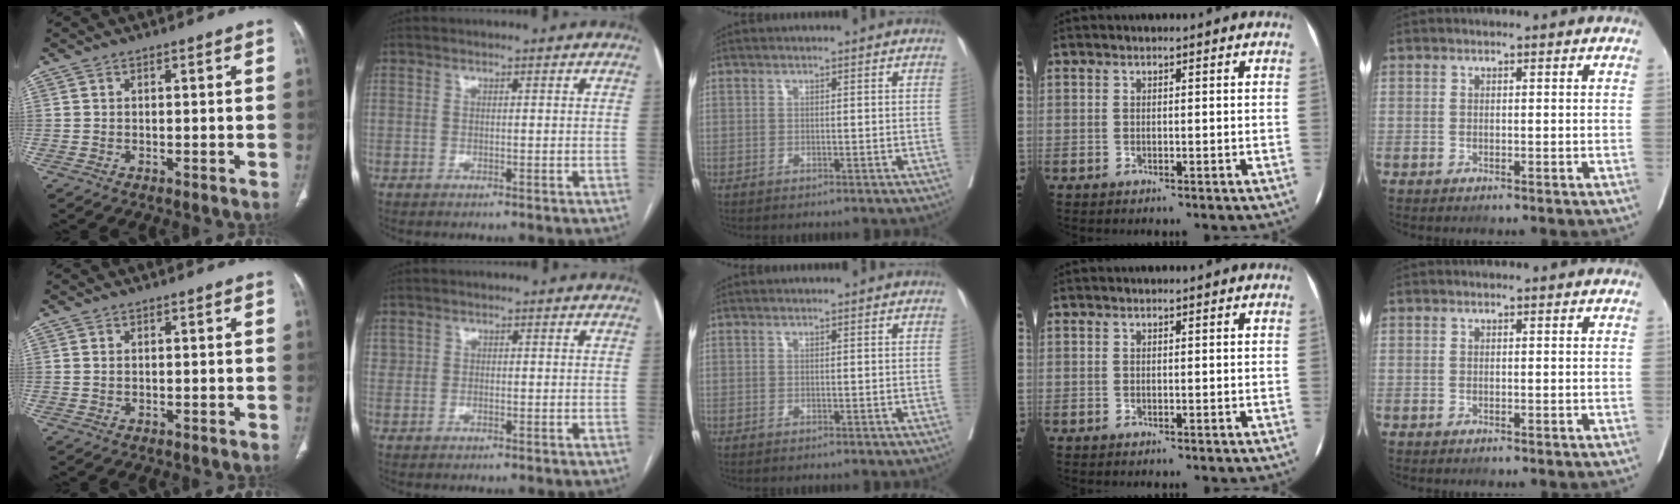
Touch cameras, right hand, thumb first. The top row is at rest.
{"thumb": {"total": 0.7, "force": [0.2, 0.5, 0.5], "torque": [-0.011, 0.002, 0.005]}, "index": {"total": 1.4, "force": [0.0, 1.2, 0.7], "torque": [-0.022, 0.010, 0.003]}}